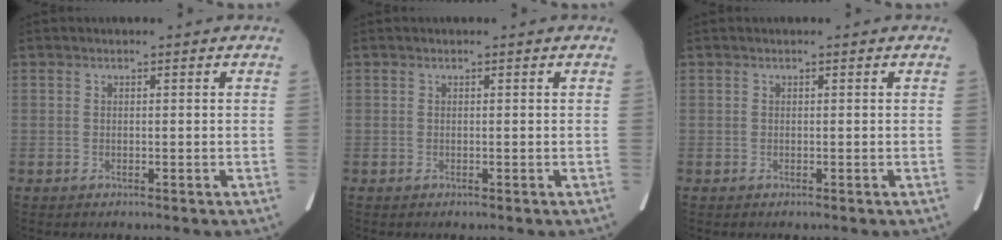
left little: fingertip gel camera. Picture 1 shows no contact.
{"total": 0.0}
{"total": 0.0}